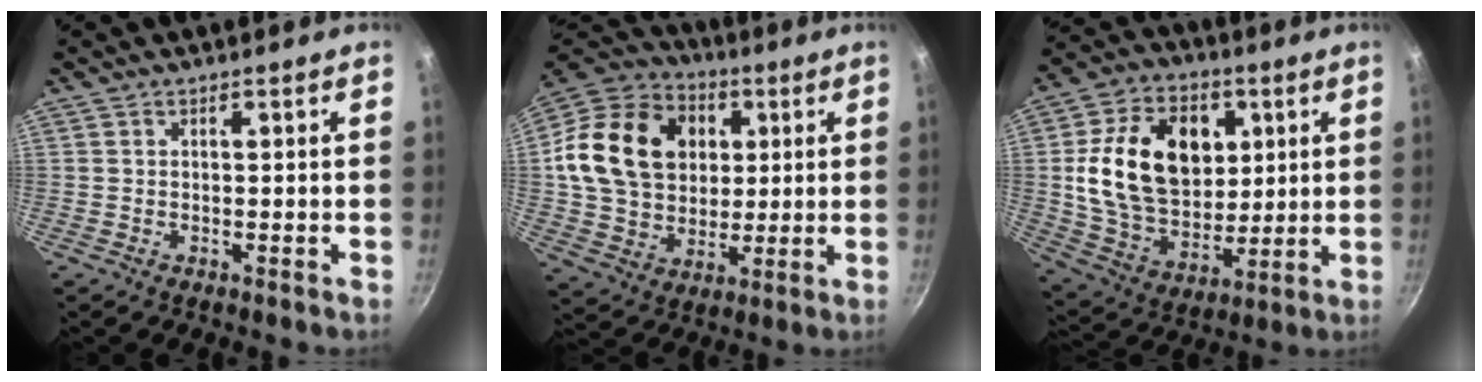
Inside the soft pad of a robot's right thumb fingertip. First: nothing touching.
{"total": 22.5, "force": [4.4, 17.5, 13.5], "torque": [-0.217, 0.012, 0.075]}
{"total": 22.0, "force": [4.3, 15.6, 14.8], "torque": [-0.231, -0.006, 0.079]}